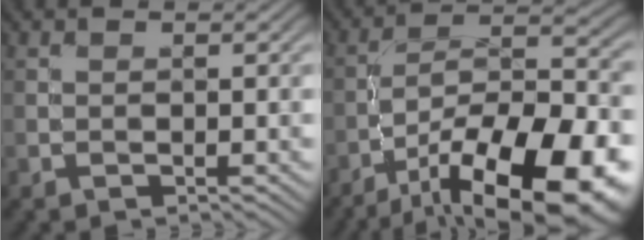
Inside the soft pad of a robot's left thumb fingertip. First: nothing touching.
{"total": 19.1, "force": [-11.4, 6.7, 13.9], "torque": [-0.209, -0.025, -0.180]}